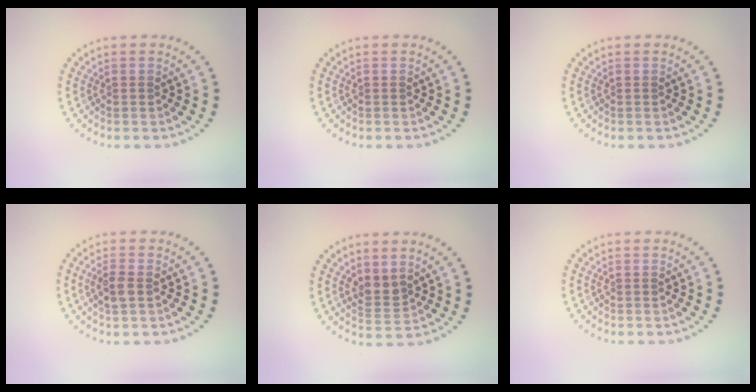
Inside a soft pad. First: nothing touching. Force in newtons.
{"total": 0.0}
{"total": 0.0}
{"total": 1.9, "press": 1.9, "slide": 0.4}
{"total": 2.1, "press": 1.8, "slide": 1.1}
{"total": 0.0}